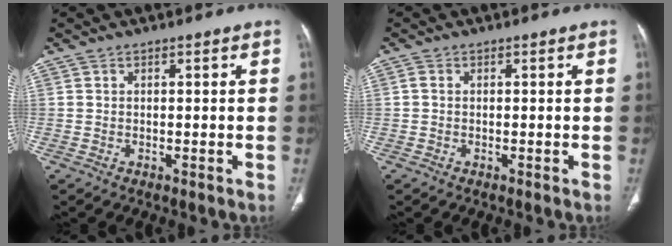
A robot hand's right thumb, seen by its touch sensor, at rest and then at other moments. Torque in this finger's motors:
{"motor_torque": [-0.36, 0.06, 0.48, -0.27, 0.09]}